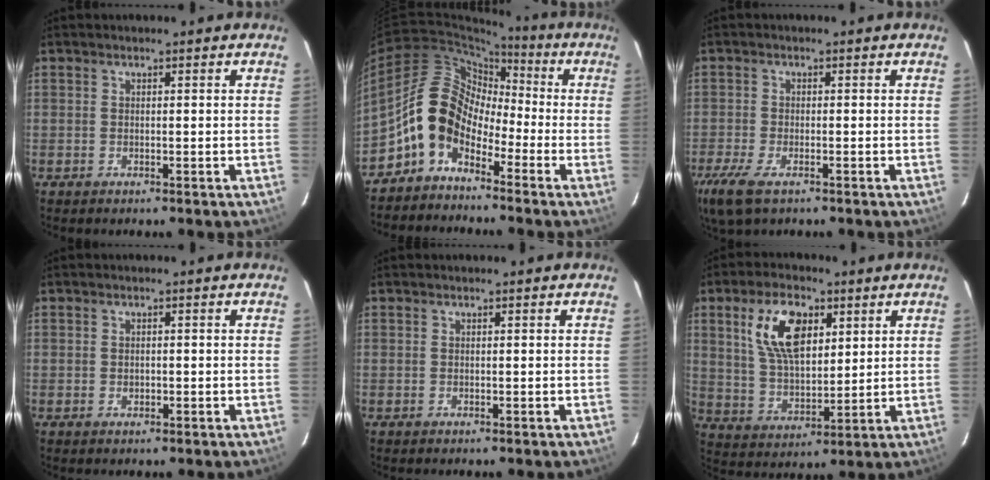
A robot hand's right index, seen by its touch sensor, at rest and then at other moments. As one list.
[{"total": 9.9, "force": [-4.7, 6.9, 5.3], "torque": [-0.089, 0.024, -0.100]}, {"total": 8.1, "force": [-5.1, 3.3, 5.5], "torque": [-0.137, -0.029, -0.098]}, {"total": 0.9, "force": [-0.2, 0.8, 0.5], "torque": [-0.006, 0.002, -0.003]}, {"total": 0.0}, {"total": 12.9, "force": [5.2, 6.7, 9.7], "torque": [-0.181, 0.016, 0.104]}]